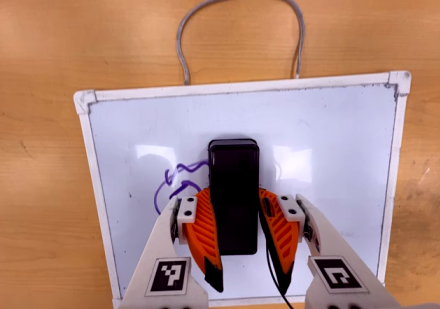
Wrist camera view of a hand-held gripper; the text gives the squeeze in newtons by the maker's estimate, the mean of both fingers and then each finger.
{"total": 13.4, "left": 12.5, "right": 14.3}